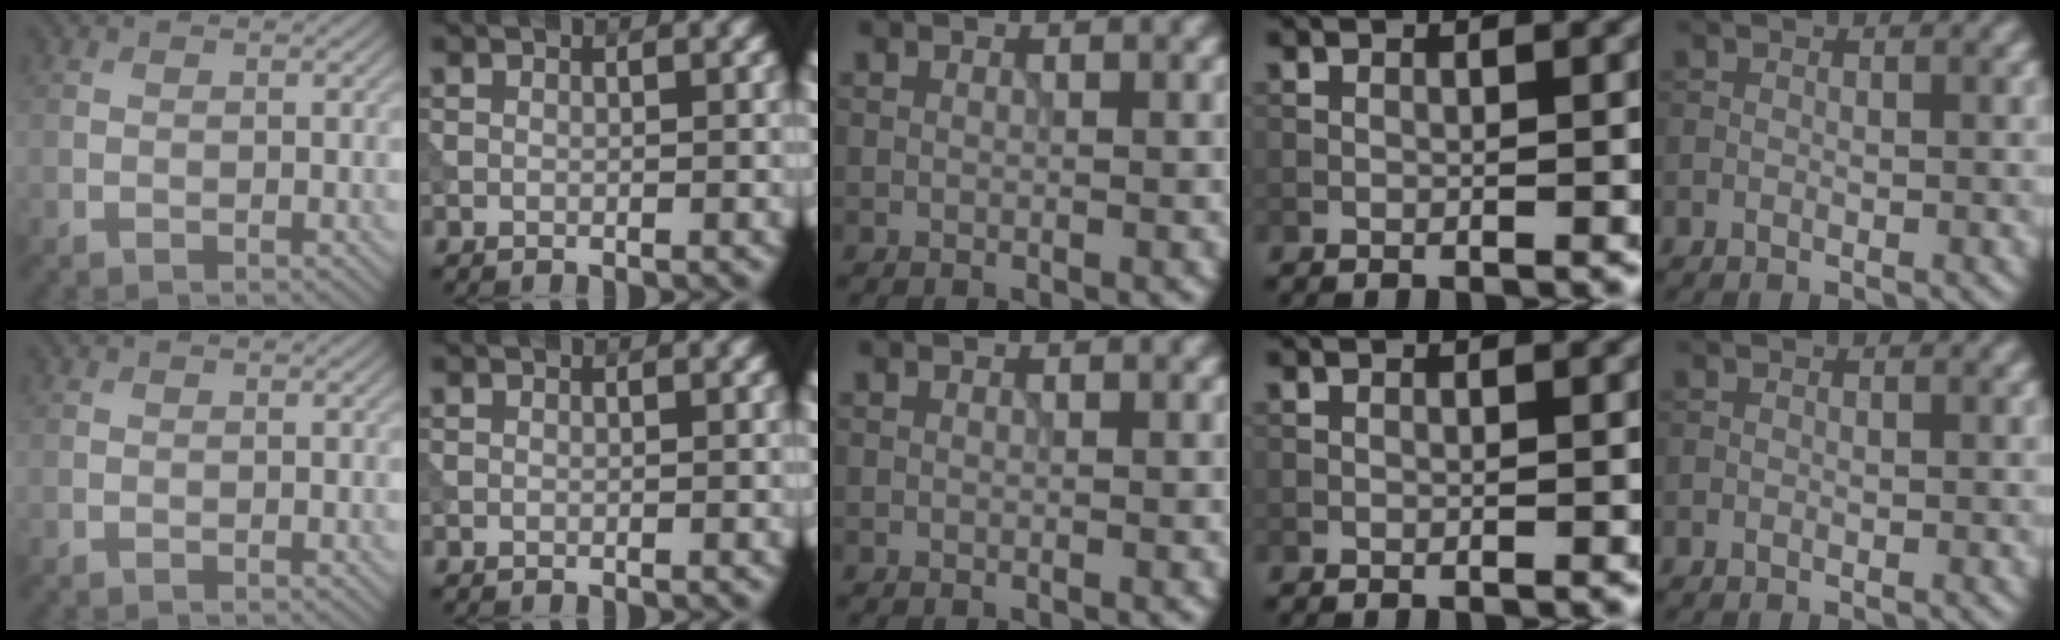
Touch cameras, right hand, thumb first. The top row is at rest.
{}